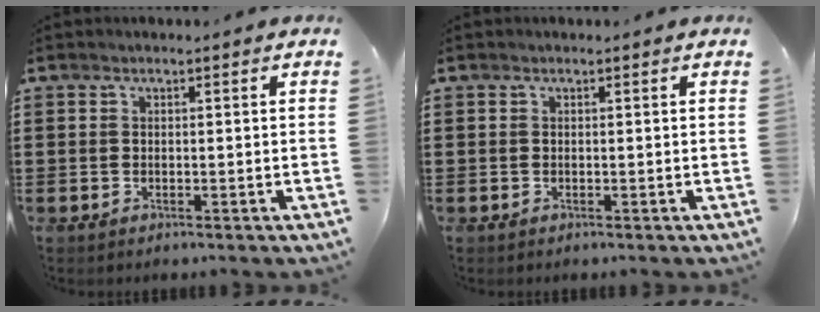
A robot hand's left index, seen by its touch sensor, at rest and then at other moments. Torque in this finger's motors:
{"motor_torque": [-0.01, 0.00, 0.00, 0.00]}